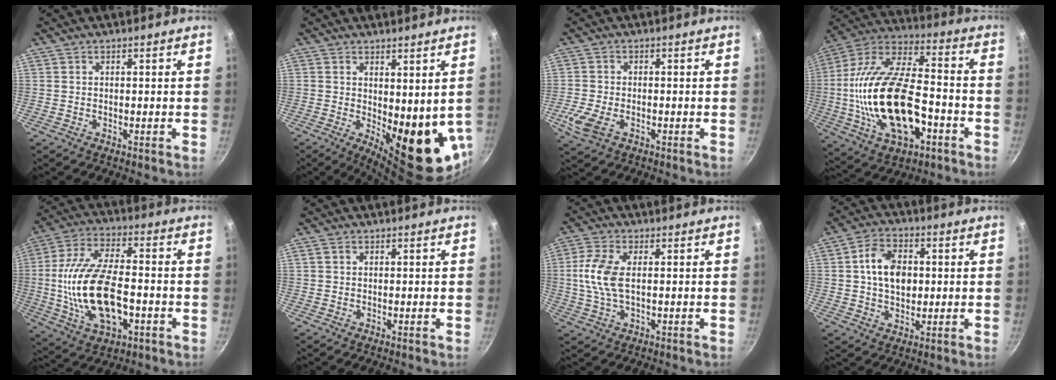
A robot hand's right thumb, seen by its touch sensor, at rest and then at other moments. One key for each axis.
{"total": 13.6, "fx": -0.2, "fy": 5.7, "fz": 12.3, "tx": -0.133, "ty": -0.027, "tz": 0.014}
{"total": 5.6, "fx": -2.2, "fy": 3.2, "fz": 4.0, "tx": -0.095, "ty": -0.003, "tz": -0.045}
{"total": 26.3, "fx": -5.5, "fy": 13.7, "fz": 21.8, "tx": -0.410, "ty": 0.037, "tz": -0.096}
{"total": 19.2, "fx": -3.2, "fy": 9.7, "fz": 16.2, "tx": -0.304, "ty": 0.021, "tz": -0.054}
{"total": 0.9, "fx": 0.3, "fy": 0.7, "fz": 0.5, "tx": -0.009, "ty": 0.003, "tz": 0.006}
{"total": 7.9, "fx": 0.6, "fy": 4.0, "fz": 6.8, "tx": -0.148, "ty": 0.008, "tz": 0.007}
{"total": 9.7, "fx": 1.1, "fy": 6.7, "fz": 6.9, "tx": -0.099, "ty": 0.008, "tz": 0.013}